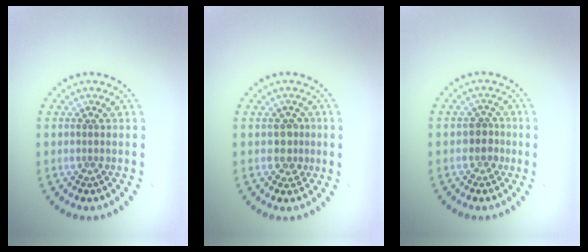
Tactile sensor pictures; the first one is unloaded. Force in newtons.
{"total": 1.7, "press": 1.5, "slide": 0.9}
{"total": 1.7, "press": 1.5, "slide": 0.8}